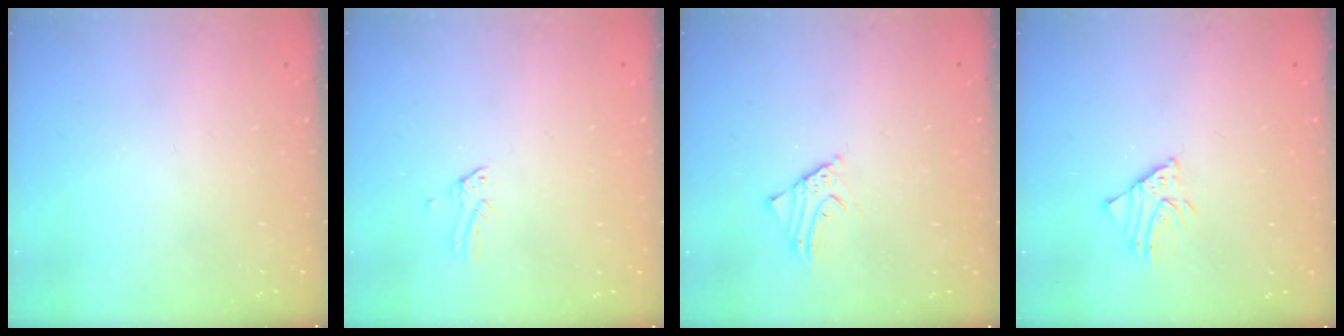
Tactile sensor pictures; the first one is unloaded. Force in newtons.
{"total": 0.0}
{"total": 2.3, "press": 2.3, "slide": 0.2}
{"total": 2.9, "press": 2.9, "slide": 0.2}